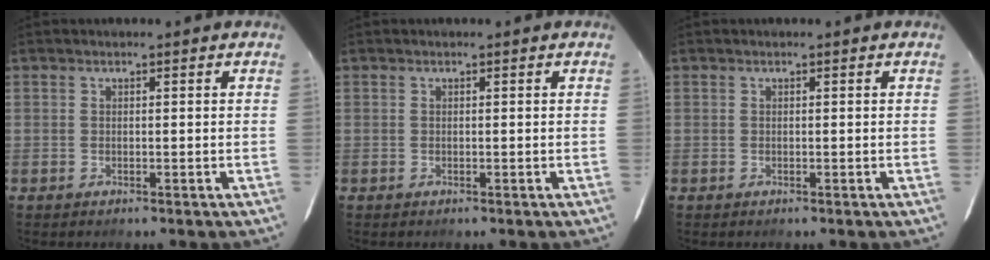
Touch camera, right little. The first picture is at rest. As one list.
[{"total": 0.0}, {"total": 0.0}]